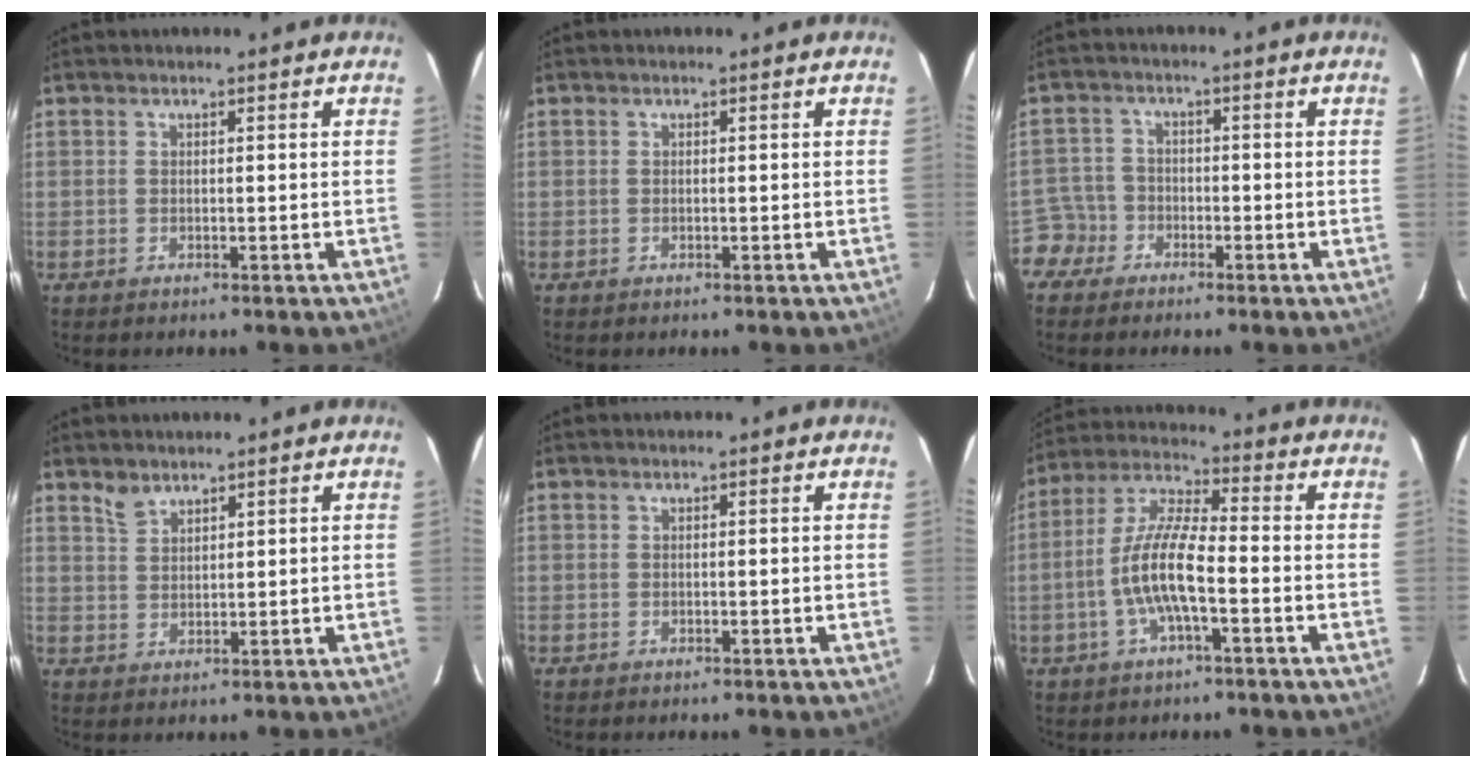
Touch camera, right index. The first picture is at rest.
{"total": 0.0}
{"total": 4.2, "force": [-2.6, 3.3, -0.3], "torque": [0.007, 0.020, -0.056]}
{"total": 2.8, "force": [2.4, 1.2, 0.9], "torque": [-0.015, 0.003, 0.048]}
{"total": 0.0}
{"total": 10.6, "force": [-3.2, 2.3, 9.9], "torque": [-0.208, 0.003, -0.062]}